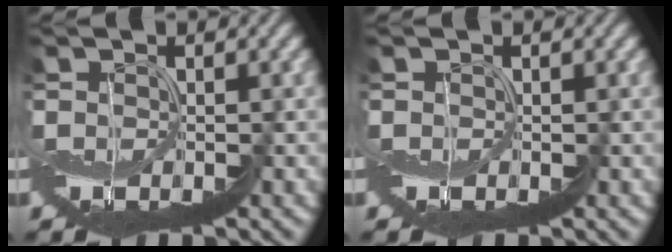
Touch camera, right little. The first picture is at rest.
{"total": 0.0}